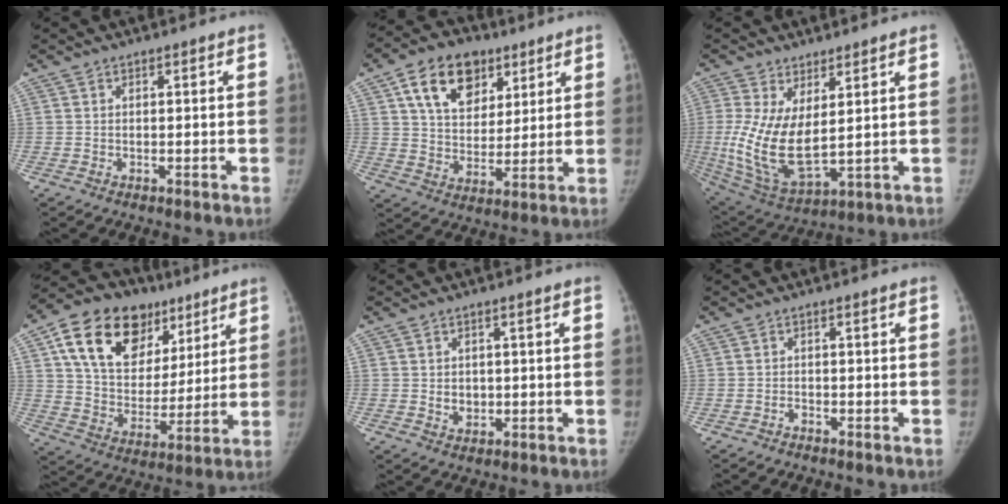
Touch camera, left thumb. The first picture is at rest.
{"total": 14.8, "force": [7.3, 10.1, 8.1], "torque": [-0.099, -0.019, 0.126]}
{"total": 13.5, "force": [1.7, 6.1, 12.0], "torque": [-0.239, -0.029, 0.050]}
{"total": 22.4, "force": [10.9, 15.0, 12.5], "torque": [-0.174, -0.009, 0.185]}
{"total": 2.7, "force": [0.0, 2.4, 1.4], "torque": [-0.004, 0.001, 0.005]}
{"total": 0.8, "force": [-0.7, 0.4, -0.1], "torque": [0.006, 0.006, -0.015]}